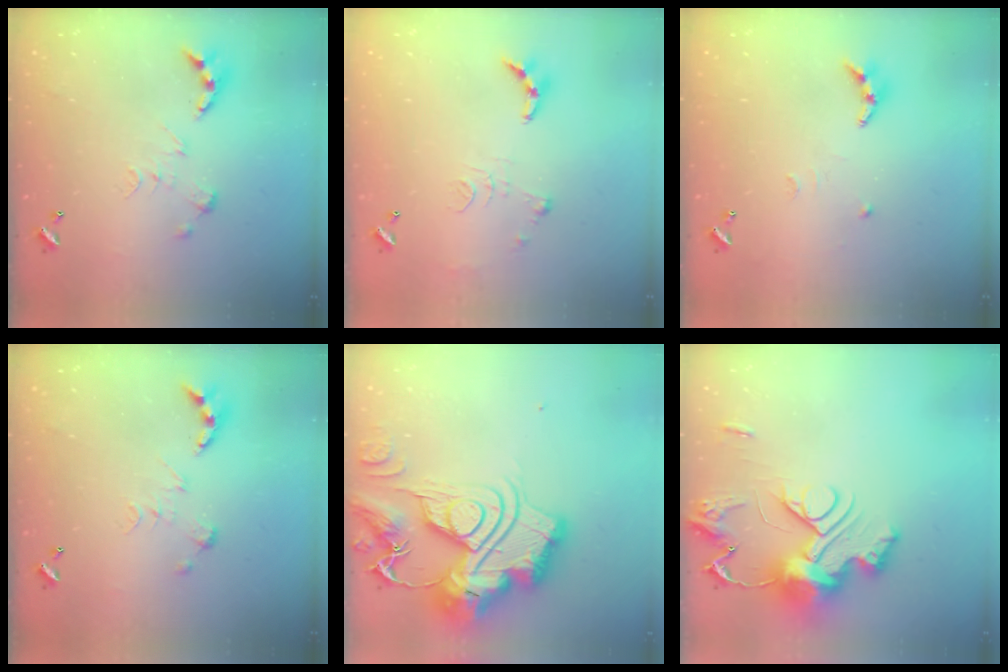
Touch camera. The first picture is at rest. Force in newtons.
{"total": 9.3, "press": 9.3, "slide": 0.8}
{"total": 7.9, "press": 7.9, "slide": 0.2}
{"total": 0.0}
{"total": 0.6, "press": 0.6, "slide": 0.0}
{"total": 18.2, "press": 18.1, "slide": 0.9}